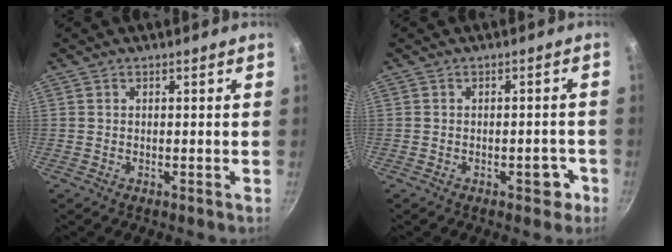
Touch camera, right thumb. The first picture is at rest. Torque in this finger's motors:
{"motor_torque": [0.74, 0.46, 0.73, -0.33, -0.01]}